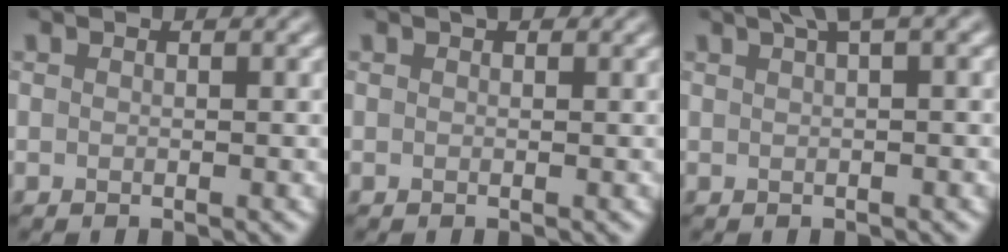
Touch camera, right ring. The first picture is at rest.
{"total": 0.8, "force": [0.5, 0.4, 0.4], "torque": [-0.004, 0.001, 0.008]}
{"total": 2.9, "force": [1.8, 0.5, 2.2], "torque": [-0.024, 0.015, 0.031]}